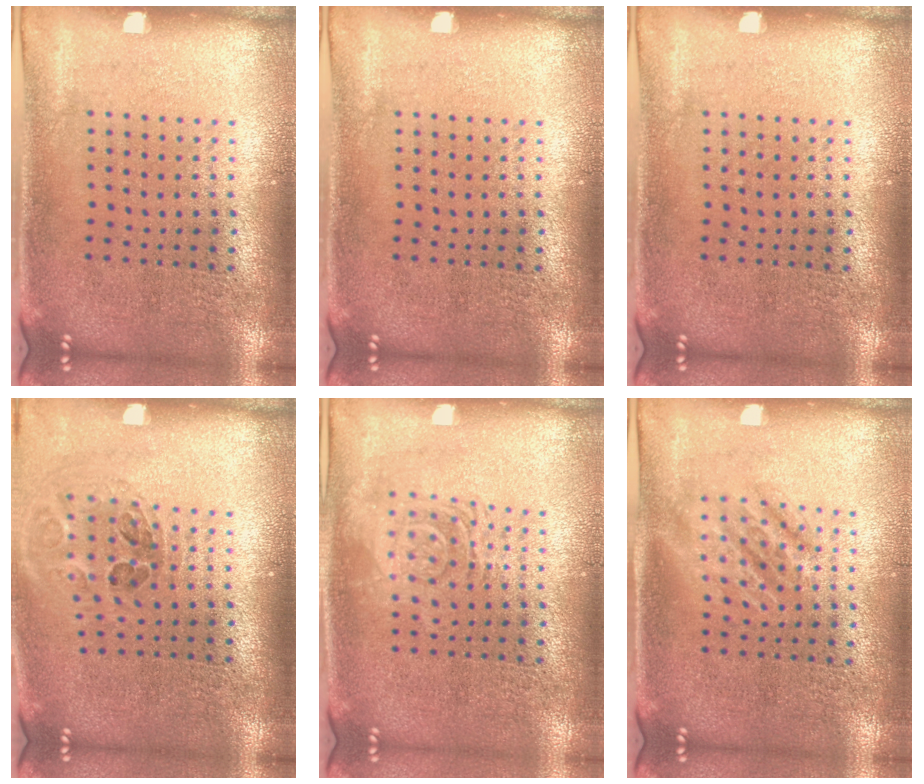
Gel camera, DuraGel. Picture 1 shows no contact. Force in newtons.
{"total": 0.0}
{"total": 0.0}
{"total": 1.0, "press": 0.9, "slide": 0.1}
{"total": 2.7, "press": 2.6, "slide": 0.4}
{"total": 1.2, "press": 1.1, "slide": 0.5}